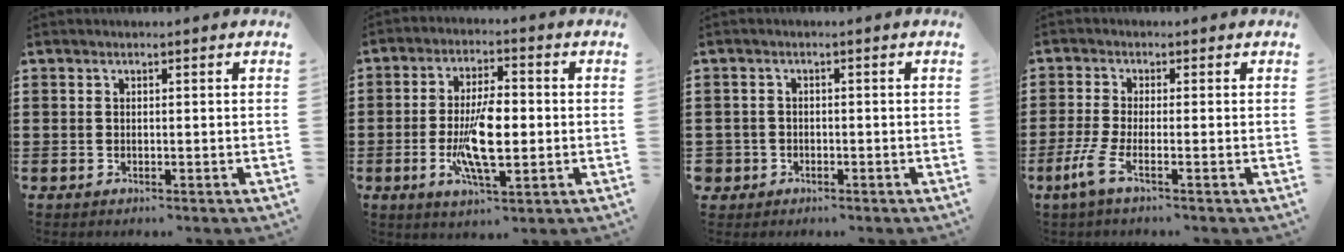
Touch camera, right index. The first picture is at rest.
{"total": 9.8, "force": [-1.4, 3.6, 9.0], "torque": [-0.184, -0.007, -0.028]}
{"total": 1.8, "force": [-1.2, 1.3, 0.1], "torque": [-0.014, -0.001, -0.031]}
{"total": 4.3, "force": [-2.1, 0.7, 3.7], "torque": [-0.099, -0.017, -0.045]}